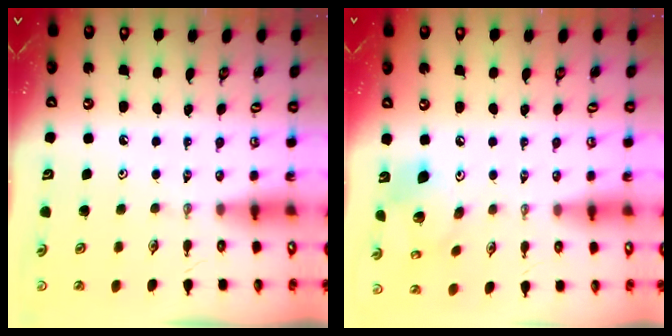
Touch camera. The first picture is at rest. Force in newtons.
{"total": 13.5, "press": 13.3, "slide": 2.5}